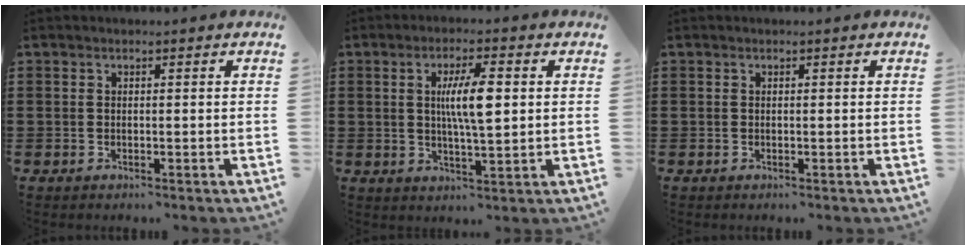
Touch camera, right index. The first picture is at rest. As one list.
[{"total": 7.3, "force": [1.3, 1.7, 7.1], "torque": [-0.142, 0.004, 0.016]}, {"total": 0.0}]